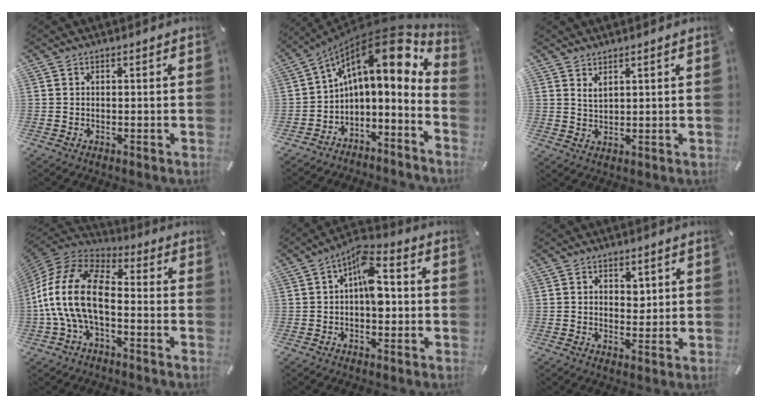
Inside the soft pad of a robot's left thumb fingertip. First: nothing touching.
{"total": 14.9, "force": [6.1, 6.9, 11.7], "torque": [-0.166, -0.057, 0.098]}
{"total": 2.3, "force": [1.9, 0.9, 1.1], "torque": [-0.024, -0.004, 0.035]}
{"total": 16.8, "force": [-3.8, 9.8, 13.1], "torque": [-0.278, 0.020, -0.070]}
{"total": 9.0, "force": [0.1, 4.9, 7.5], "torque": [-0.095, 0.001, -0.002]}
{"total": 3.3, "force": [0.7, 2.6, 1.9], "torque": [-0.016, -0.004, 0.006]}